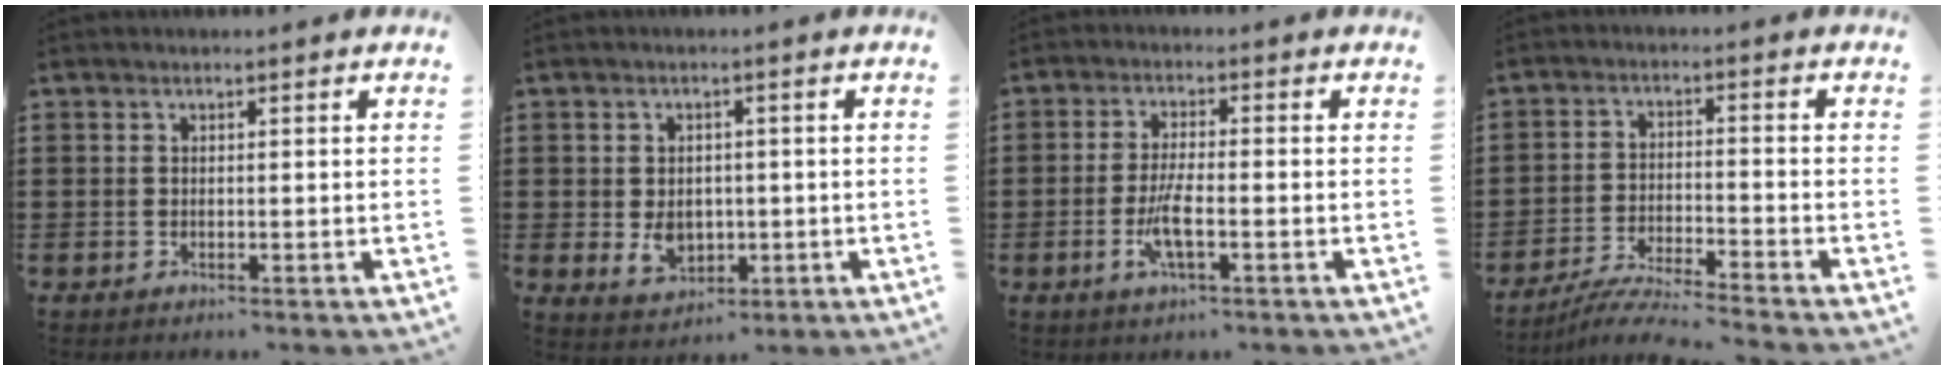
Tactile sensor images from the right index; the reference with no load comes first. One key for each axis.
{"total": 4.3, "fx": -0.6, "fy": 3.1, "fz": 2.8, "tx": -0.051, "ty": -0.001, "tz": -0.011}
{"total": 5.0, "fx": -1.9, "fy": 1.0, "fz": 4.5, "tx": -0.095, "ty": -0.007, "tz": -0.037}
{"total": 5.1, "fx": -4.9, "fy": -0.6, "fz": 1.5, "tx": -0.039, "ty": -0.017, "tz": -0.098}